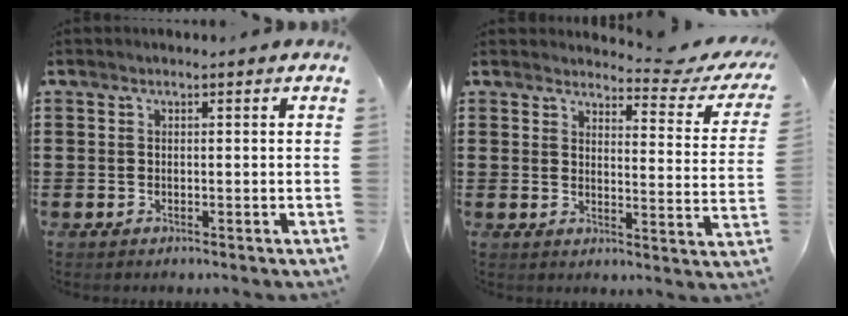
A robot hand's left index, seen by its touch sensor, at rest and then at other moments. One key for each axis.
{"total": 4.4, "fx": 3.9, "fy": 0.3, "fz": 2.0, "tx": -0.040, "ty": -0.025, "tz": 0.062}